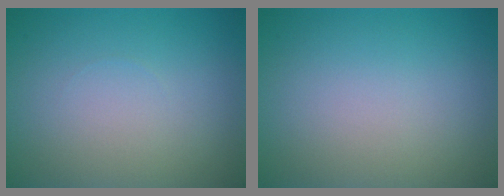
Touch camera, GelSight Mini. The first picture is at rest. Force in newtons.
{"total": 0.0}